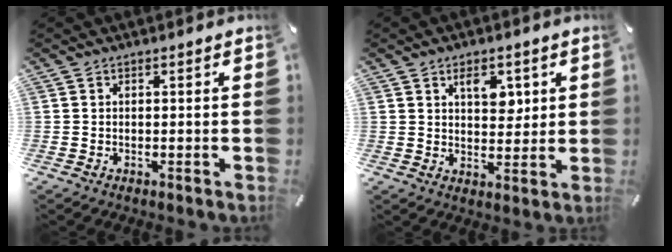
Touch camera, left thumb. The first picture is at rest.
{"total": 6.7, "force": [2.8, 4.1, 4.5], "torque": [-0.050, -0.009, 0.040]}